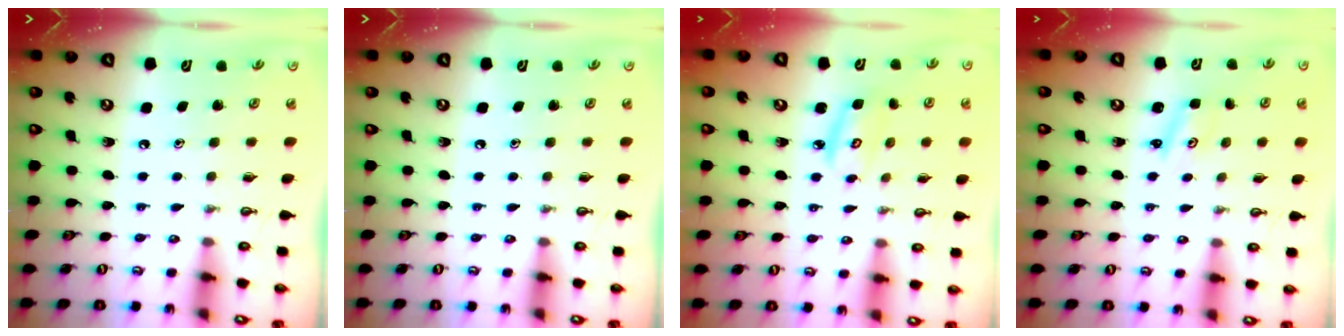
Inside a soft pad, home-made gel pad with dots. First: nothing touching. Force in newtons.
{"total": 0.0}
{"total": 4.4, "press": 4.4, "slide": 0.3}
{"total": 2.2, "press": 2.2, "slide": 0.3}